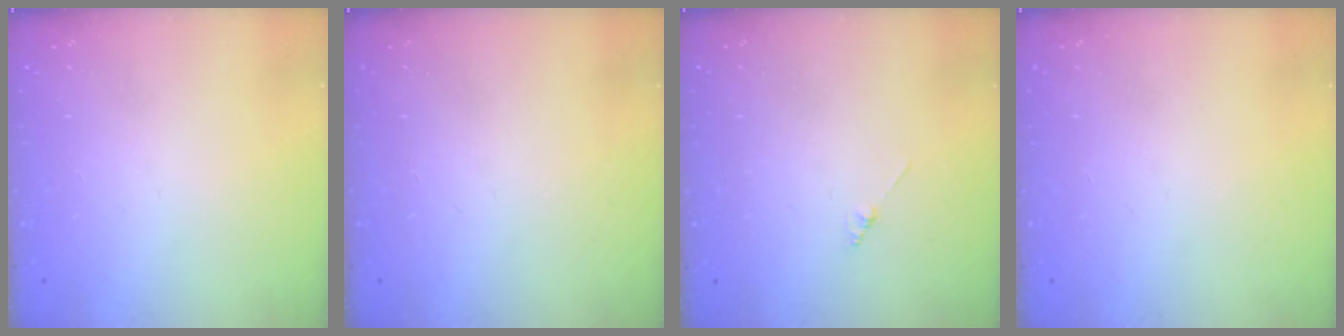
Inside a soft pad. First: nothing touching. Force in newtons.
{"total": 0.0}
{"total": 1.3, "press": 1.3, "slide": 0.3}
{"total": 0.0}